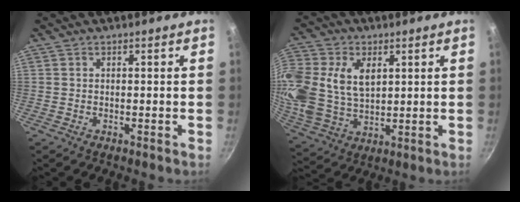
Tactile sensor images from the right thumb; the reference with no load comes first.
{"total": 18.6, "force": [4.5, 13.1, 12.4], "torque": [-0.281, -0.006, 0.091]}